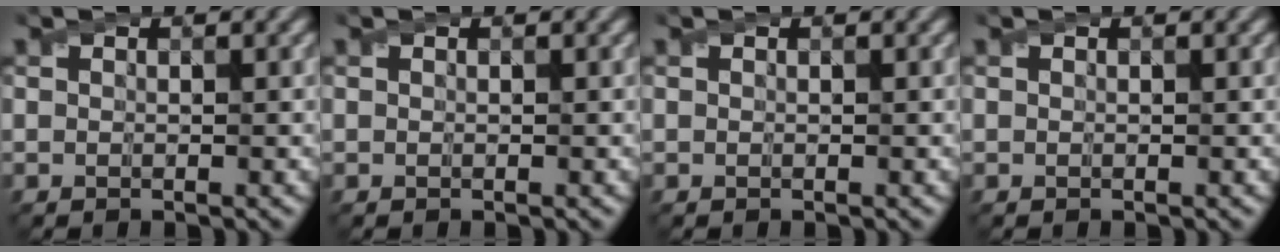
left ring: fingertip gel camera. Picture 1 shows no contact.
{"total": 0.0}
{"total": 0.0}
{"total": 0.0}